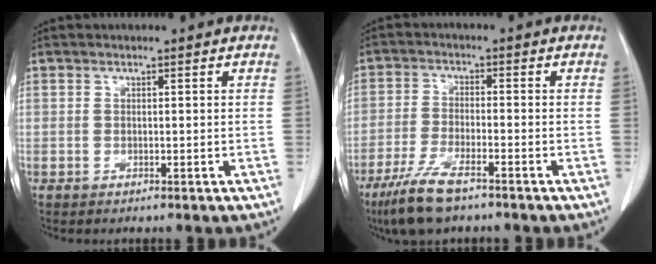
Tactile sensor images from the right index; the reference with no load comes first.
{"total": 8.2, "force": [-5.8, 1.7, 5.5], "torque": [-0.113, -0.015, -0.104]}